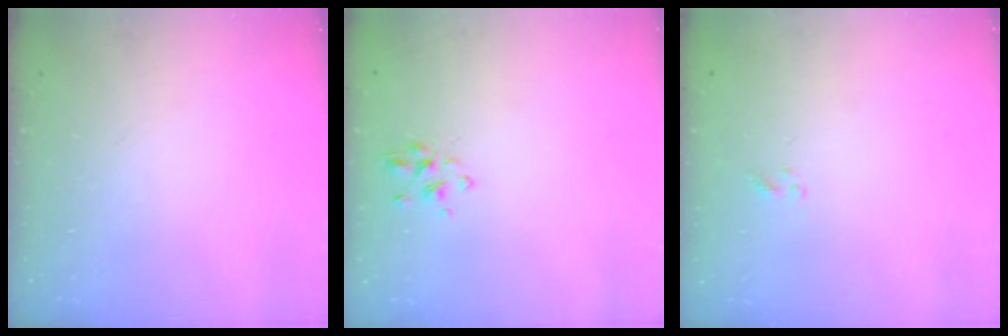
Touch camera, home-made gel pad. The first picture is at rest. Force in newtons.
{"total": 3.1, "press": 2.9, "slide": 1.2}
{"total": 1.3, "press": 1.1, "slide": 0.6}